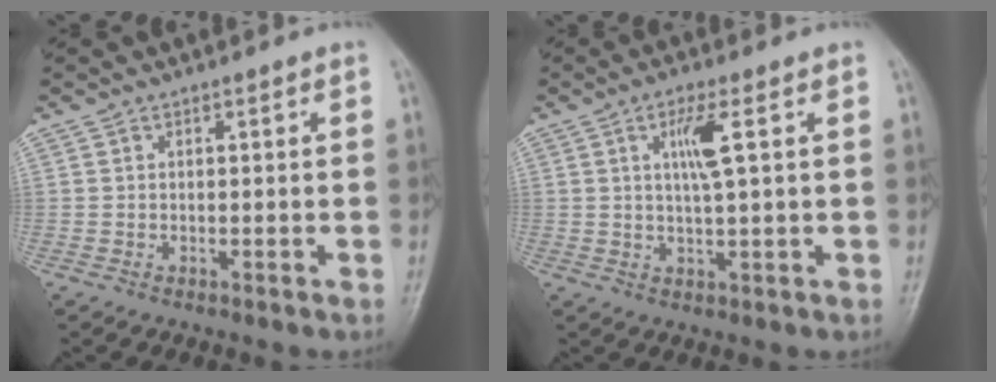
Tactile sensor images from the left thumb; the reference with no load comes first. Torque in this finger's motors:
{"motor_torque": [1.01, 0.69, 0.74, 0.01, 0.22]}